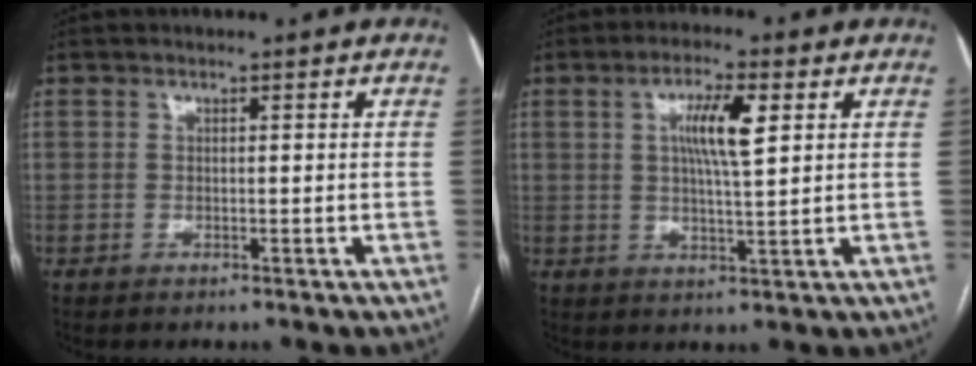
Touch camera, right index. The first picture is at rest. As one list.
[{"total": 6.8, "force": [2.0, 0.9, 6.4], "torque": [-0.118, 0.005, 0.035]}]